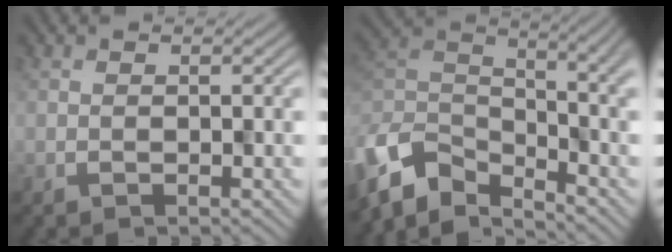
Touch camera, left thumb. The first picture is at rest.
{"total": 8.3, "force": [-5.8, 3.7, 4.7], "torque": [-0.098, -0.016, -0.121]}